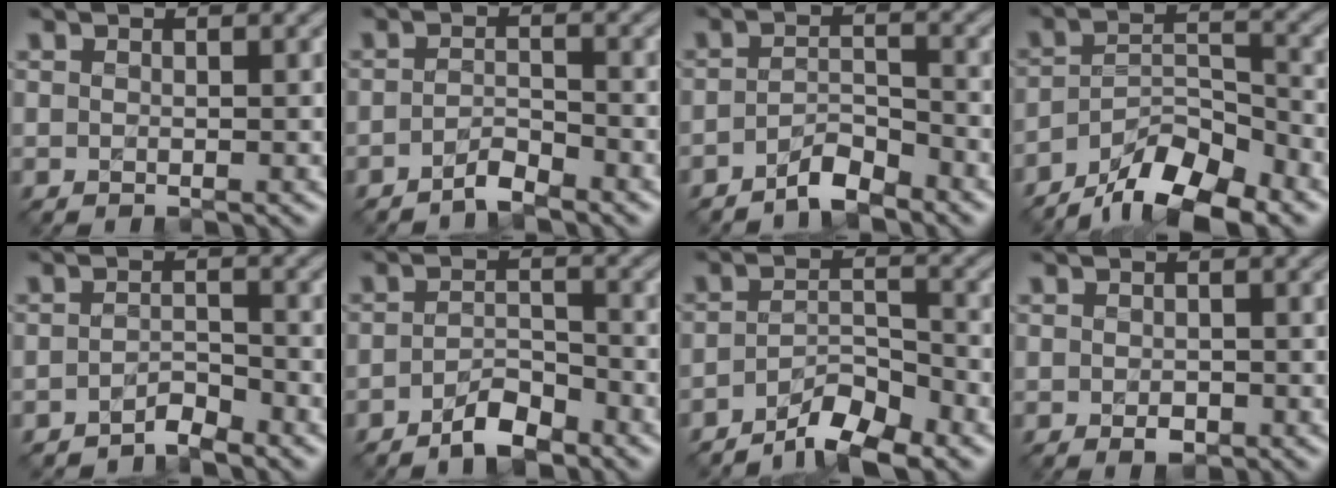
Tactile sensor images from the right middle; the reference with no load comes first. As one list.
[{"total": 1.9, "force": [-1.7, 0.3, 0.9], "torque": [-0.017, 0.007, -0.035]}, {"total": 2.9, "force": [-2.4, 0.7, 1.5], "torque": [-0.026, 0.009, -0.048]}, {"total": 8.4, "force": [-6.4, 2.8, 4.8], "torque": [-0.072, 0.002, -0.118]}, {"total": 1.9, "force": [-1.7, 0.5, 0.7], "torque": [-0.014, 0.008, -0.034]}, {"total": 3.2, "force": [-2.4, 1.0, 1.8], "torque": [-0.032, 0.009, -0.047]}, {"total": 4.8, "force": [-3.7, 1.4, 2.8], "torque": [-0.048, 0.002, -0.069]}, {"total": 1.3, "force": [-0.6, 0.7, 0.9], "torque": [-0.015, -0.001, -0.009]}]